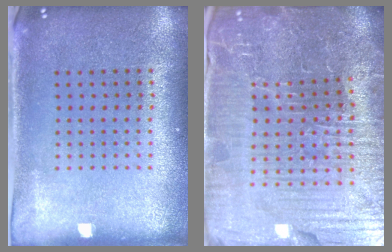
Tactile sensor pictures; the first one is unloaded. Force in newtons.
{"total": 6.2, "press": 5.8, "slide": 2.1}